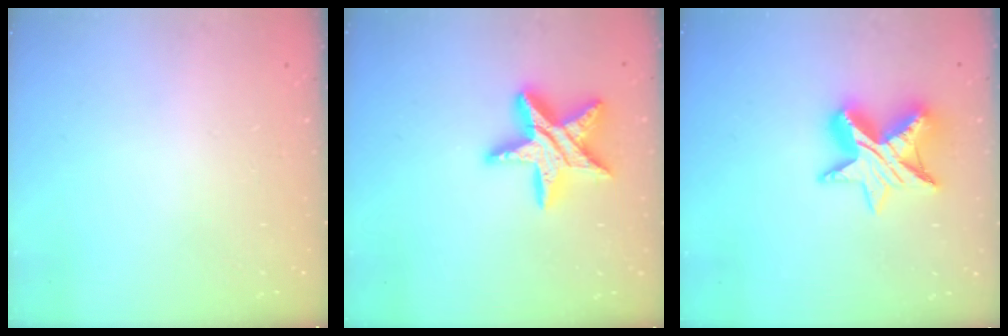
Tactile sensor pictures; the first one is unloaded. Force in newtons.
{"total": 16.5, "press": 16.5, "slide": 1.2}
{"total": 12.9, "press": 12.9, "slide": 0.8}